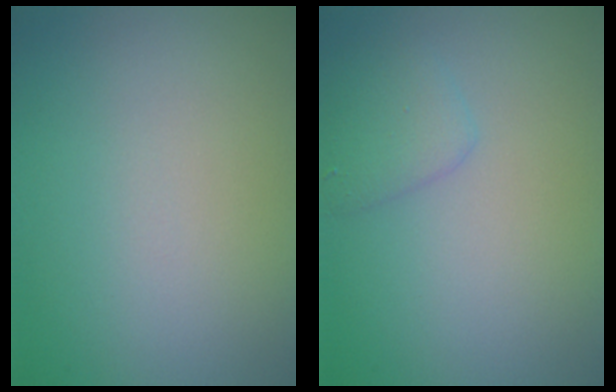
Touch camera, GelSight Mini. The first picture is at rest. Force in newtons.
{"total": 1.8, "press": 1.8, "slide": 0.2}